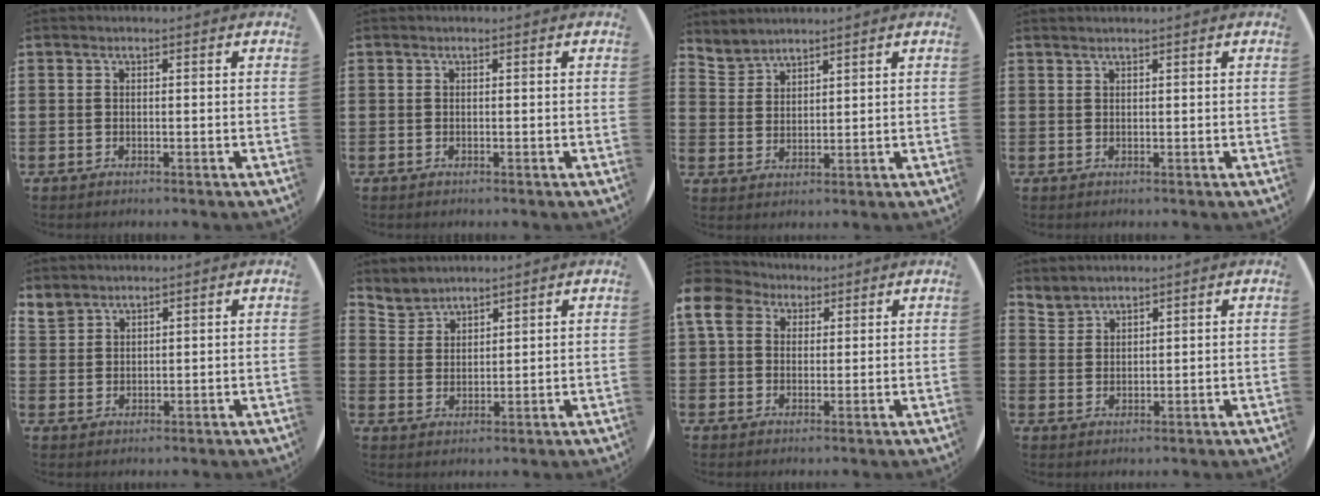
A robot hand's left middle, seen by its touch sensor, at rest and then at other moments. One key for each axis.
{"total": 0.0}
{"total": 3.1, "fx": 3.0, "fy": 0.4, "fz": -0.6, "tx": 0.004, "ty": -0.011, "tz": 0.059}
{"total": 0.5, "fx": 0.5, "fy": -0.1, "fz": 0.0, "tx": 0.001, "ty": 0.000, "tz": 0.011}
{"total": 2.4, "fx": 2.4, "fy": 0.5, "fz": -0.2, "tx": 0.000, "ty": -0.004, "tz": 0.047}
{"total": 3.4, "fx": 3.3, "fy": 0.6, "fz": -0.6, "tx": 0.003, "ty": -0.012, "tz": 0.064}
{"total": 6.1, "fx": 3.4, "fy": 4.5, "fz": 2.3, "tx": -0.057, "ty": 0.013, "tz": 0.062}
{"total": 2.7, "fx": 2.7, "fy": 0.3, "fz": -0.5, "tx": 0.004, "ty": -0.008, "tz": 0.052}